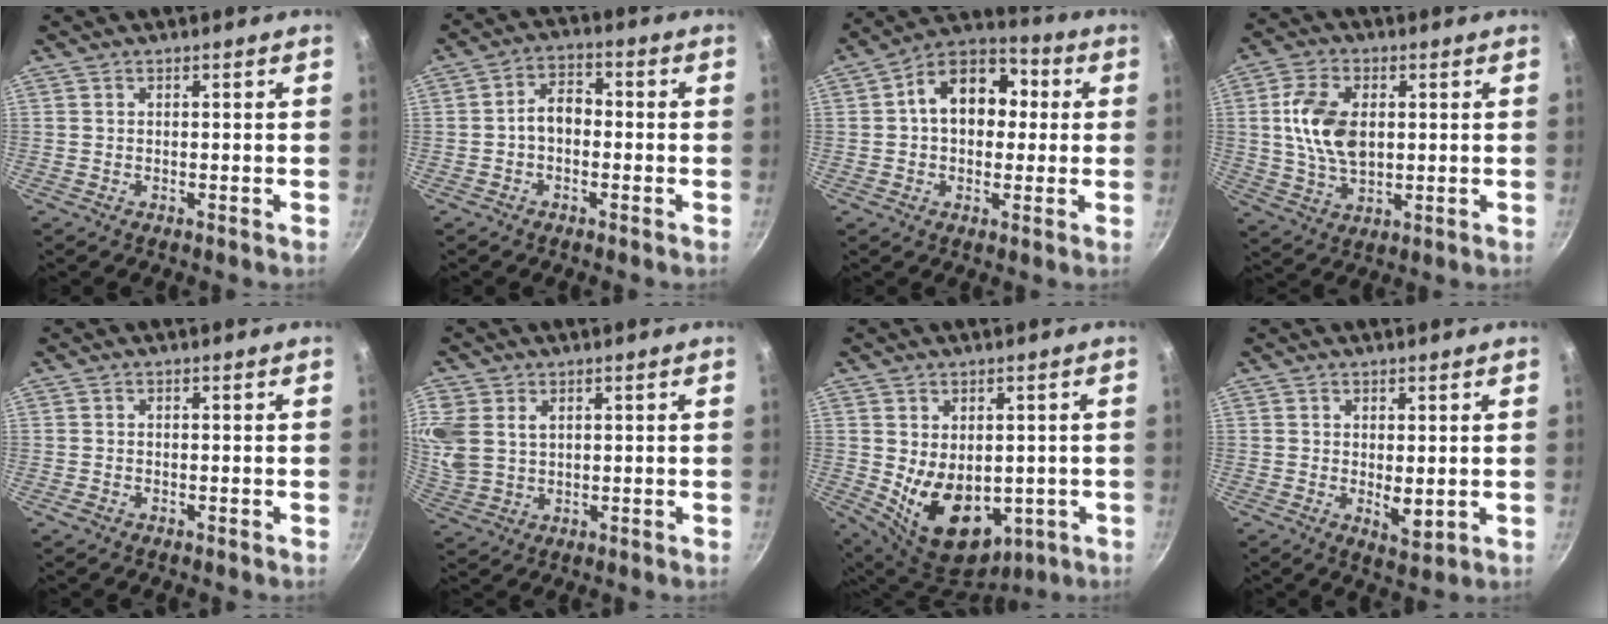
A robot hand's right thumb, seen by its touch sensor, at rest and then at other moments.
{"total": 5.4, "force": [-0.9, 3.6, 3.8], "torque": [-0.047, 0.027, -0.024]}
{"total": 14.0, "force": [1.9, 10.0, 9.6], "torque": [-0.102, 0.031, 0.009]}
{"total": 11.6, "force": [1.6, 7.1, 9.0], "torque": [-0.158, -0.001, 0.029]}
{"total": 0.9, "force": [-0.5, 0.6, 0.5], "torque": [-0.010, 0.000, -0.010]}
{"total": 11.6, "force": [3.6, 8.8, 6.7], "torque": [-0.161, 0.009, 0.081]}
{"total": 14.0, "force": [-1.4, 9.6, 10.0], "torque": [-0.137, -0.023, 0.011]}
{"total": 3.9, "force": [0.3, 1.7, 3.4], "torque": [-0.049, -0.019, 0.007]}